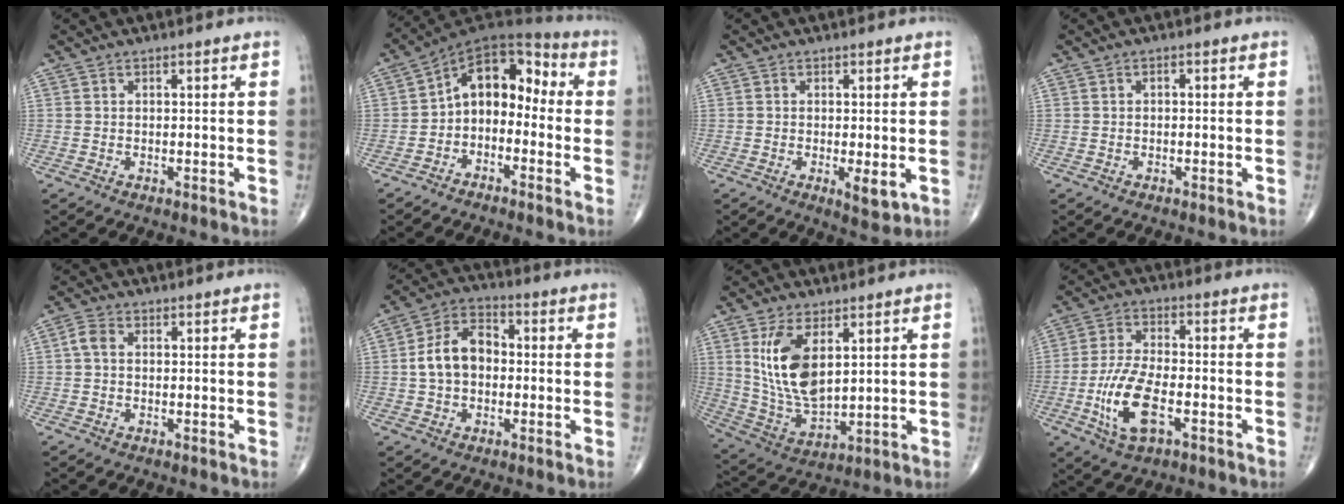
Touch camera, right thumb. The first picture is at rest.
{"total": 11.6, "force": [-1.8, 7.8, 8.4], "torque": [-0.096, 0.064, -0.049]}
{"total": 3.7, "force": [-0.7, 1.2, 3.4], "torque": [-0.052, -0.012, -0.009]}
{"total": 0.6, "force": [-0.1, 0.4, 0.5], "torque": [-0.004, 0.002, -0.006]}
{"total": 2.5, "force": [0.1, 1.7, 1.8], "torque": [-0.038, 0.007, -0.001]}
{"total": 9.5, "force": [-0.3, 6.6, 6.8], "torque": [-0.113, 0.030, -0.016]}
{"total": 13.3, "force": [4.2, 6.6, 10.7], "torque": [-0.202, -0.023, 0.097]}
{"total": 11.5, "force": [-3.8, 5.0, 9.6], "torque": [-0.199, 0.013, -0.070]}